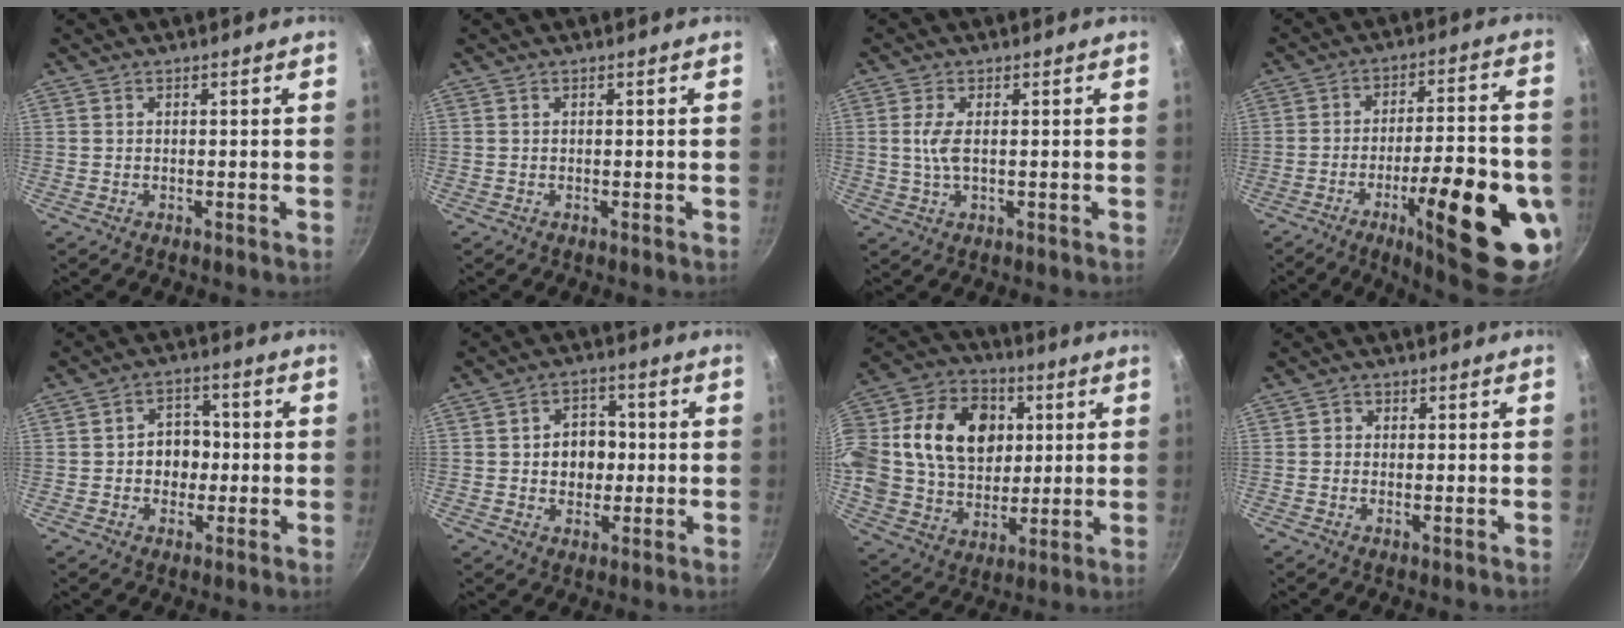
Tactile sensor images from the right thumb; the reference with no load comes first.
{"total": 0.0}
{"total": 3.8, "force": [0.3, 1.5, 3.5], "torque": [-0.081, 0.001, 0.007]}
{"total": 23.7, "force": [-8.0, 6.6, 21.3], "torque": [-0.270, 0.021, -0.106]}
{"total": 6.7, "force": [-0.5, 5.5, 3.7], "torque": [-0.011, 0.012, -0.012]}
{"total": 7.4, "force": [0.1, 5.9, 4.4], "torque": [-0.033, 0.007, -0.003]}
{"total": 28.9, "force": [5.8, 21.8, 18.1], "torque": [-0.346, 0.031, 0.102]}
{"total": 1.3, "force": [-0.1, 1.1, 0.7], "torque": [-0.012, 0.001, -0.008]}